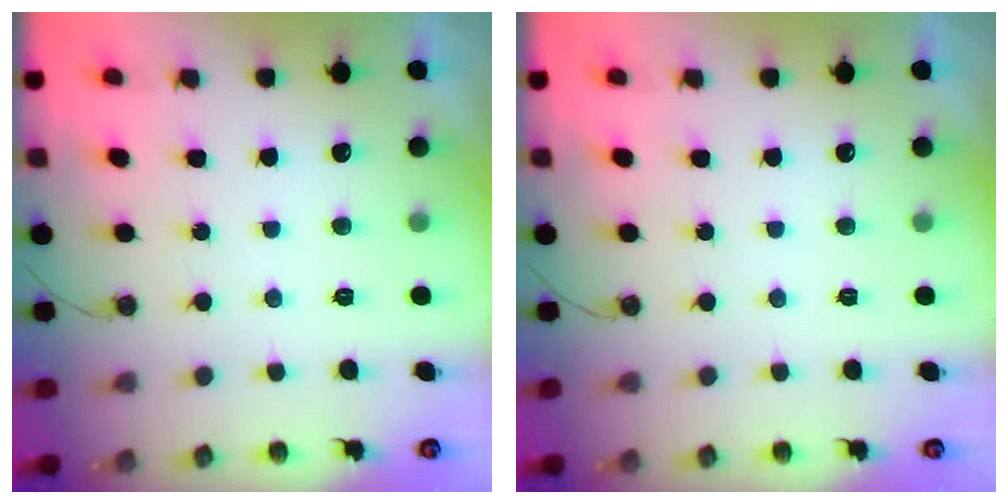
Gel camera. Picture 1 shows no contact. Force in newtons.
{"total": 0.0}